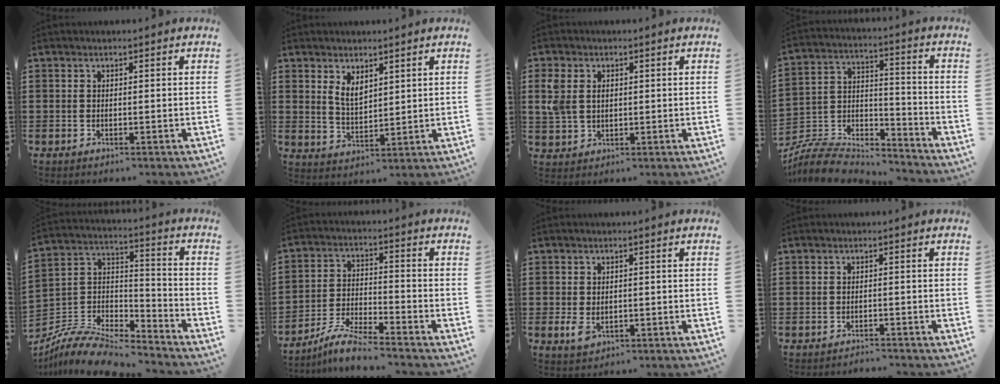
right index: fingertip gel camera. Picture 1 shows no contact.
{"total": 3.7, "force": [2.3, 2.0, 2.2], "torque": [-0.049, 0.005, 0.043]}
{"total": 3.8, "force": [1.1, 2.9, 2.2], "torque": [-0.061, 0.008, 0.017]}
{"total": 8.8, "force": [-8.4, 1.9, 1.8], "torque": [-0.048, 0.009, -0.170]}
{"total": 9.1, "force": [-8.4, 2.1, 2.7], "torque": [-0.063, 0.010, -0.169]}
{"total": 5.9, "force": [-5.5, 0.2, 2.2], "torque": [-0.059, -0.006, -0.110]}
{"total": 1.9, "force": [-0.2, 1.3, 1.4], "torque": [-0.027, 0.002, -0.003]}
{"total": 1.1, "force": [-1.1, 0.1, -0.2], "torque": [-0.001, 0.004, -0.025]}